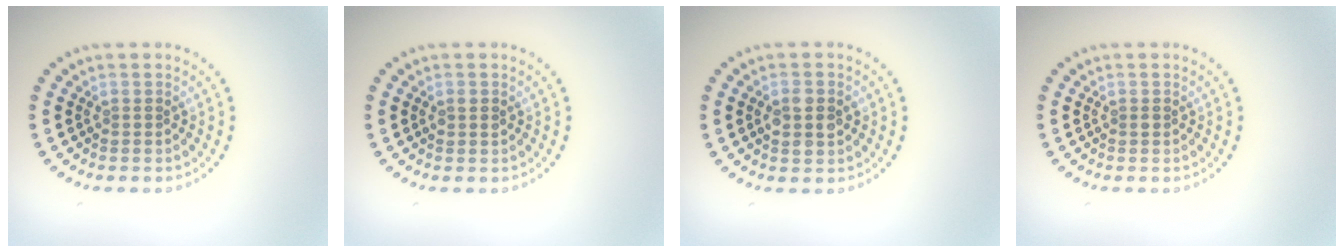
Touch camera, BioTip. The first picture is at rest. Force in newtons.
{"total": 1.1, "press": 1.1, "slide": 0.1}
{"total": 2.4, "press": 2.4, "slide": 0.1}
{"total": 0.5, "press": 0.5, "slide": 0.0}